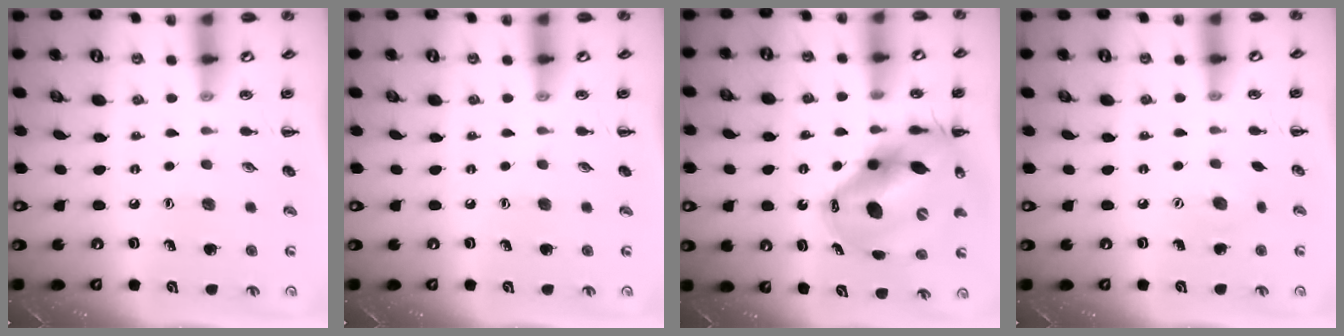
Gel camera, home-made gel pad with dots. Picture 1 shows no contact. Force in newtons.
{"total": 0.0}
{"total": 17.1, "press": 16.5, "slide": 4.6}
{"total": 3.3, "press": 3.2, "slide": 0.9}